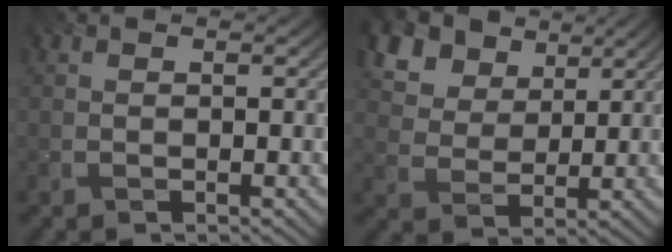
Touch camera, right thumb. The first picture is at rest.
{"total": 12.0, "force": [6.9, 7.8, 5.9], "torque": [-0.177, 0.009, 0.133]}